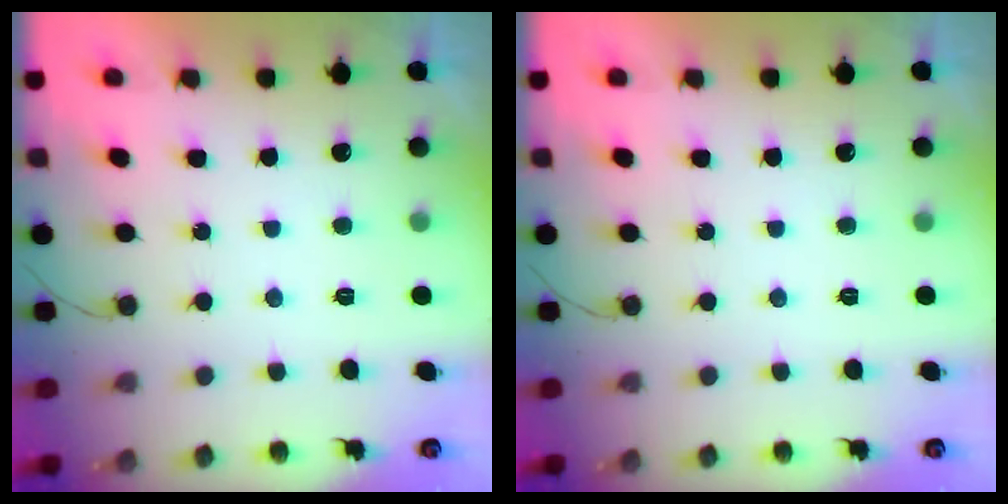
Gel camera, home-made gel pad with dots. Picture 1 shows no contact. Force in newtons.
{"total": 0.0}